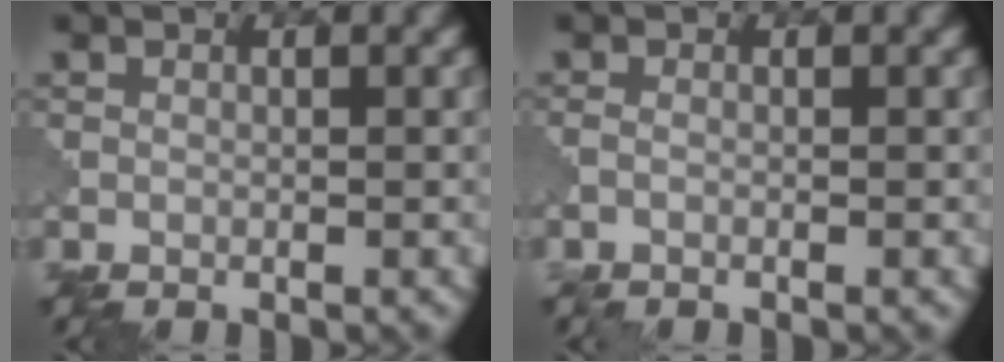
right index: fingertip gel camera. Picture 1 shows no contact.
{"total": 1.1, "force": [-0.1, 0.7, 0.8], "torque": [0.001, 0.003, -0.021]}